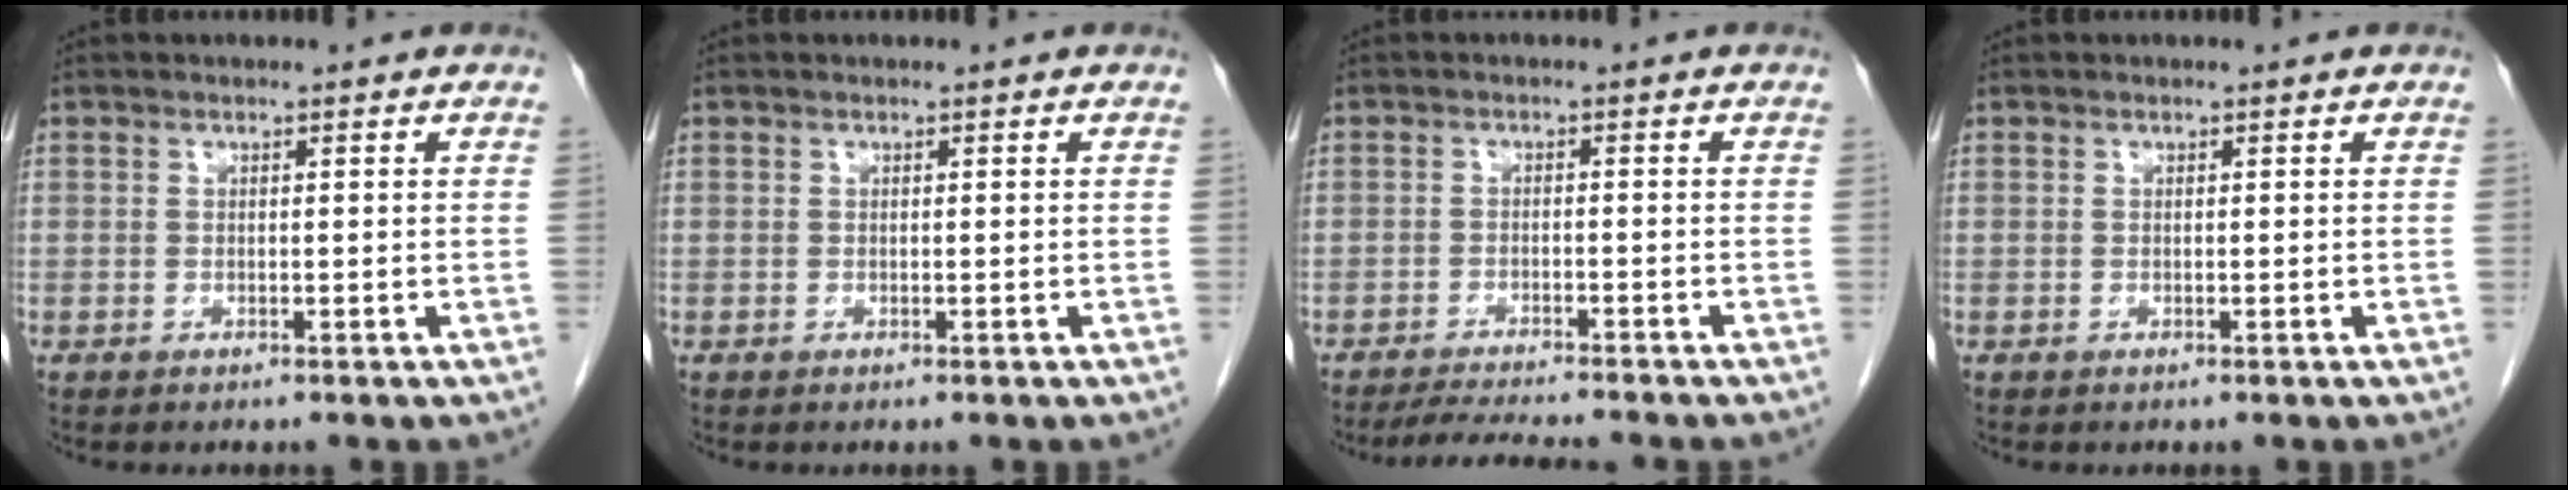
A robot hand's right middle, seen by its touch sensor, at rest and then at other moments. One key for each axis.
{"total": 0.0}
{"total": 7.0, "fx": -6.5, "fy": 0.1, "fz": 2.7, "tx": -0.041, "ty": -0.016, "tz": -0.102}
{"total": 0.0}